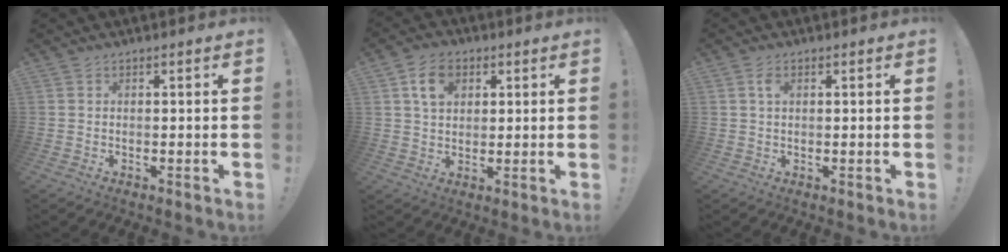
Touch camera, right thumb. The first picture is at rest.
{"total": 8.7, "force": [3.4, 6.3, 4.8], "torque": [-0.068, 0.002, 0.064]}
{"total": 2.2, "force": [0.8, 1.2, 1.6], "torque": [-0.029, 0.000, 0.013]}